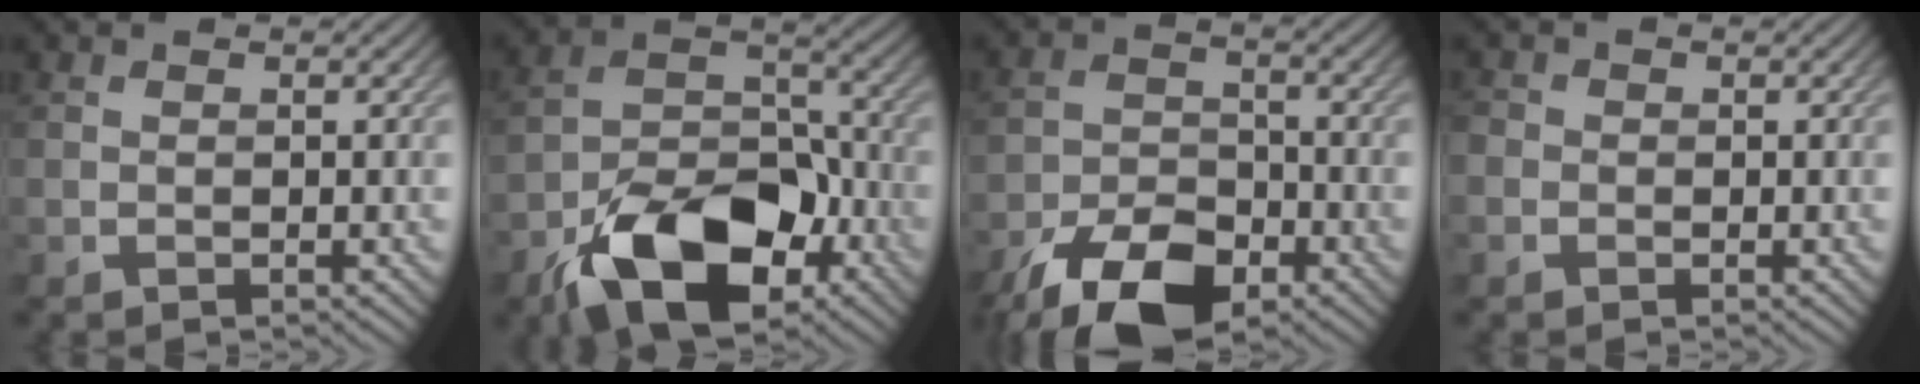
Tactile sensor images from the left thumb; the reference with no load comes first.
{"total": 14.6, "force": [-8.3, 7.8, 9.2], "torque": [-0.174, -0.015, -0.153]}
{"total": 11.7, "force": [-7.6, 5.7, 6.7], "torque": [-0.137, -0.022, -0.138]}
{"total": 1.7, "force": [-0.6, 1.5, 0.4], "torque": [-0.004, 0.003, -0.019]}